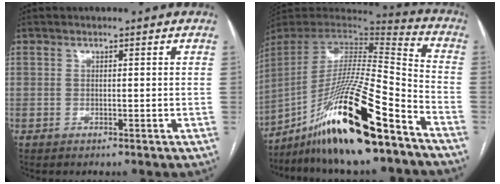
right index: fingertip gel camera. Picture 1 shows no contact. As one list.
[{"total": 24.5, "force": [-15.8, 1.9, 18.7], "torque": [-0.342, -0.023, -0.283]}]